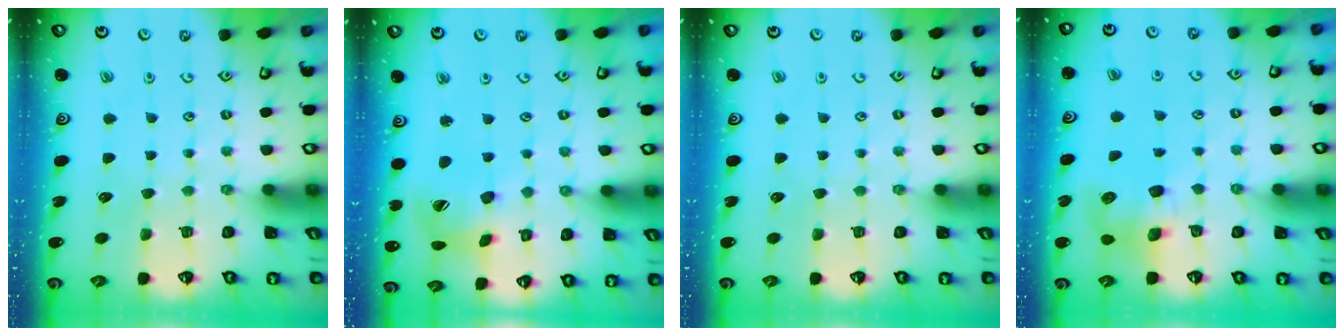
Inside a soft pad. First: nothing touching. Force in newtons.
{"total": 13.4, "press": 13.4, "slide": 1.3}
{"total": 0.0}
{"total": 7.5, "press": 7.5, "slide": 0.4}